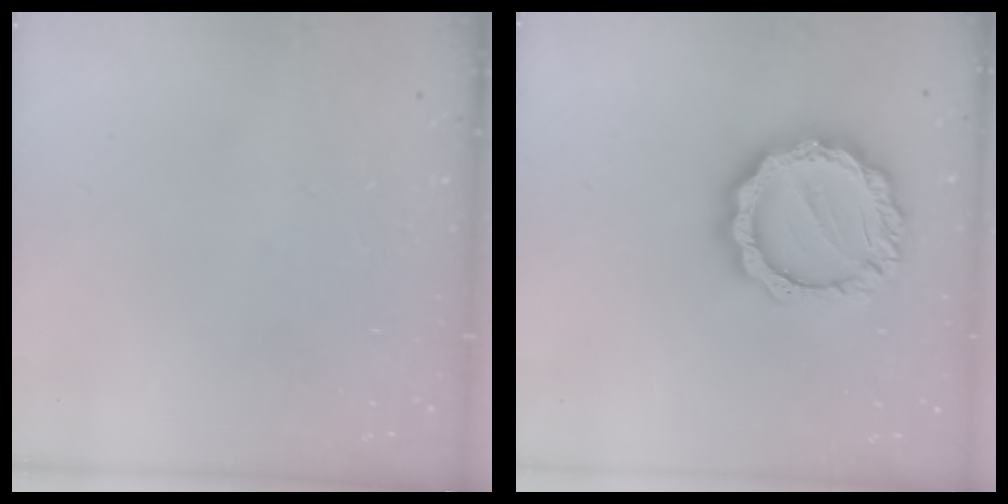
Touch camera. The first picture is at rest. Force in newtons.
{"total": 13.8, "press": 13.8, "slide": 0.9}